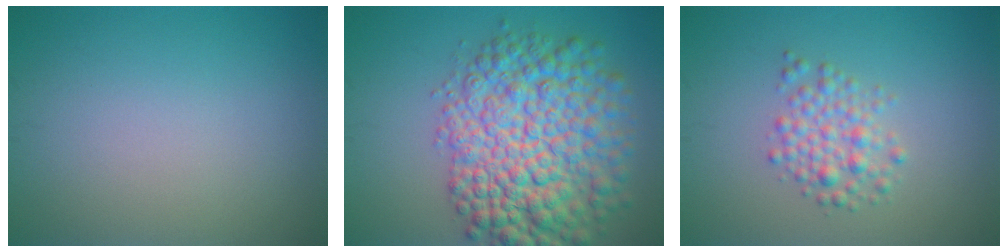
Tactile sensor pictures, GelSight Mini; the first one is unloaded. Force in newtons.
{"total": 11.1, "press": 11.1, "slide": 0.3}
{"total": 2.8, "press": 2.8, "slide": 0.1}